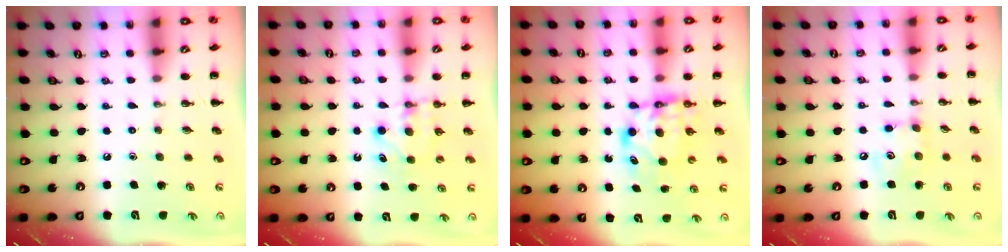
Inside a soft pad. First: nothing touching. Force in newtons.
{"total": 5.7, "press": 5.5, "slide": 1.5}
{"total": 6.4, "press": 6.3, "slide": 0.7}
{"total": 6.4, "press": 6.4, "slide": 0.5}